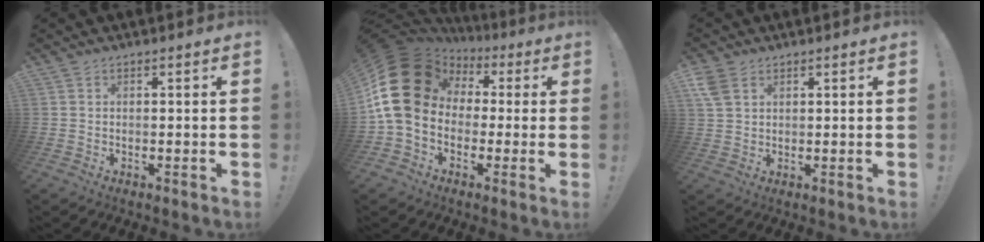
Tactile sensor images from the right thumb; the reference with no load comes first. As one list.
[{"total": 19.5, "force": [2.9, 14.8, 12.3], "torque": [-0.215, -0.006, 0.070]}, {"total": 5.1, "force": [2.6, 3.3, 2.9], "torque": [-0.065, -0.004, 0.053]}]